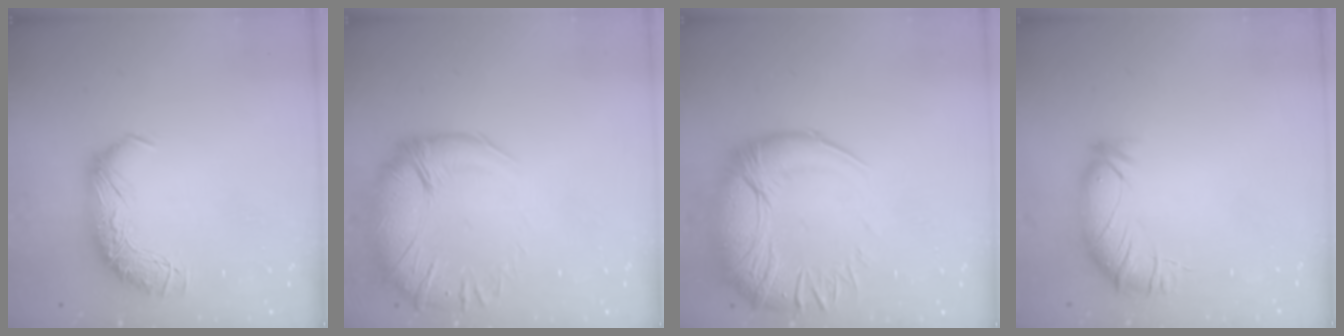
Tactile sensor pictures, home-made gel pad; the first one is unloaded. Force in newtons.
{"total": 2.8, "press": 0.5, "slide": 2.8}
{"total": 8.0, "press": 6.7, "slide": 4.5}
{"total": 3.2, "press": 2.5, "slide": 1.9}